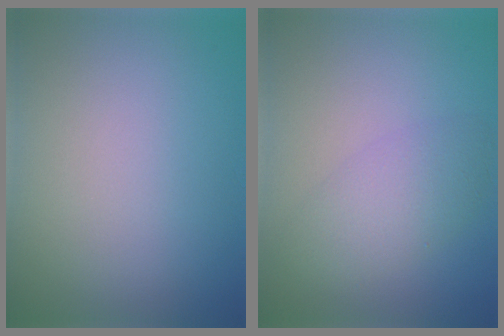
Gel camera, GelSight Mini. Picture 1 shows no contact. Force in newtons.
{"total": 3.3, "press": 3.3, "slide": 0.2}